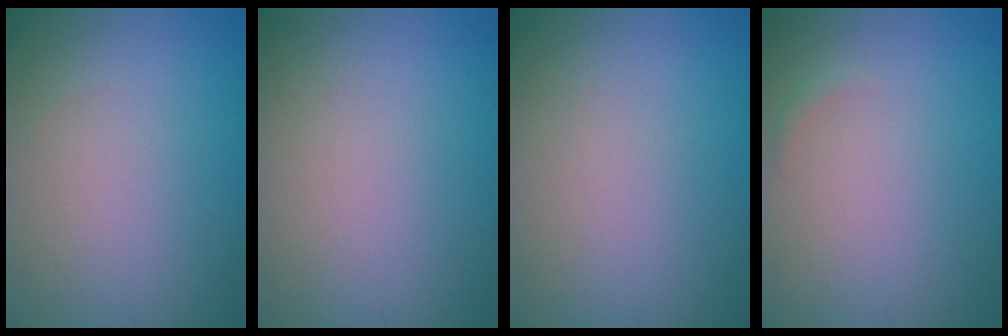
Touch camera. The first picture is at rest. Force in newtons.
{"total": 0.0}
{"total": 0.0}
{"total": 0.6, "press": 0.6, "slide": 0.1}